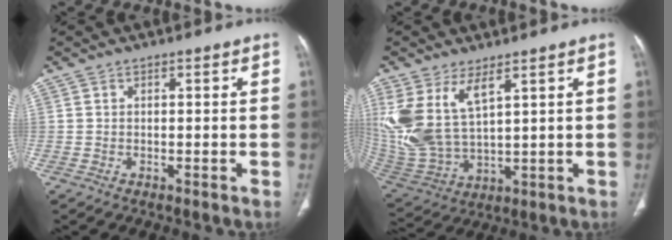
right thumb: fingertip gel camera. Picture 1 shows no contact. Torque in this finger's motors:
{"motor_torque": [-0.62, 1.07, 1.11, 1.17, 0.51]}